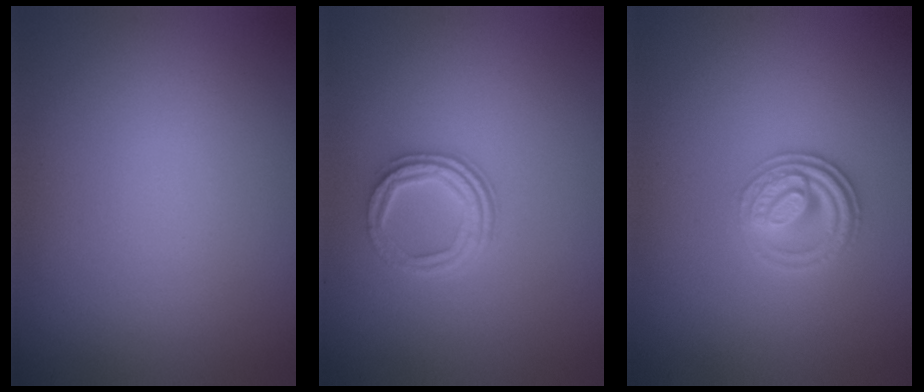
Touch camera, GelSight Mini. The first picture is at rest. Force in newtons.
{"total": 3.0, "press": 2.3, "slide": 1.9}
{"total": 2.8, "press": 2.6, "slide": 1.0}